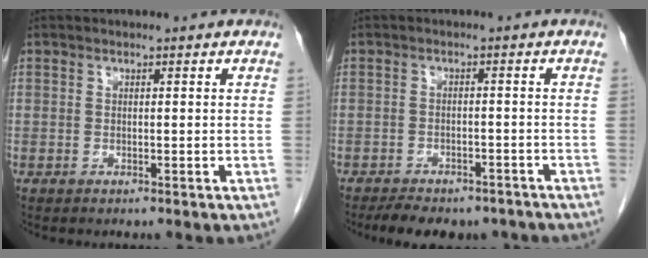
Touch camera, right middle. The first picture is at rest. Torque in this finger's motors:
{"motor_torque": [0.83, -1.31, 0.13, 0.04]}